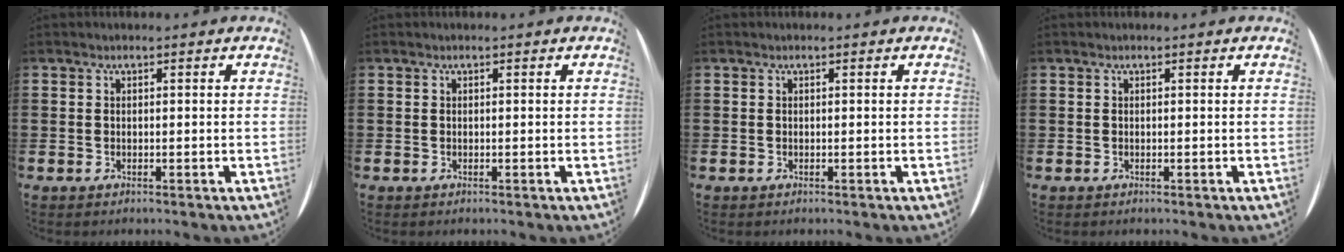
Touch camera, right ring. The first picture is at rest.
{"total": 0.0}
{"total": 0.0}
{"total": 0.0}